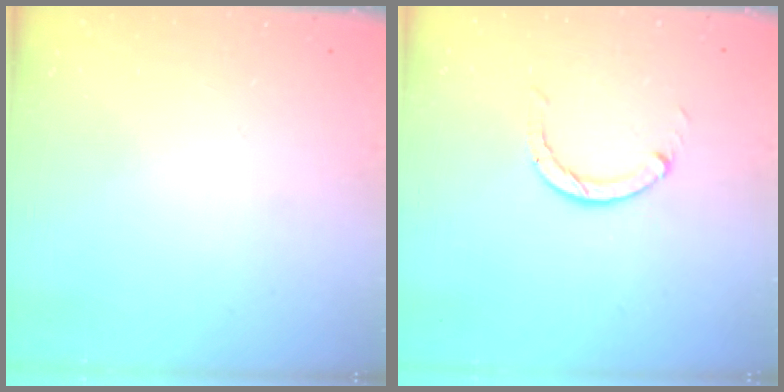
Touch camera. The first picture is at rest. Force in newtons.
{"total": 2.0, "press": 2.0, "slide": 0.3}